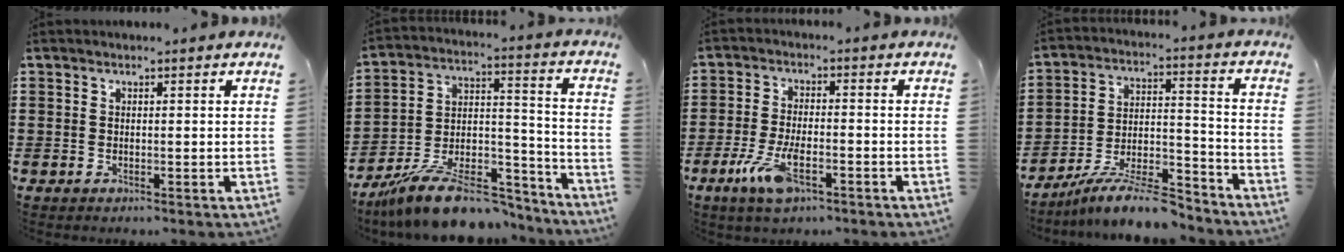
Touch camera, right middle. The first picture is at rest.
{"total": 13.2, "force": [-11.0, 3.7, 6.4], "torque": [-0.105, 0.045, -0.200]}
{"total": 7.6, "force": [-3.5, 2.8, 6.2], "torque": [-0.138, -0.012, -0.065]}
{"total": 10.6, "force": [-9.3, 1.5, 4.9], "torque": [-0.083, 0.024, -0.179]}